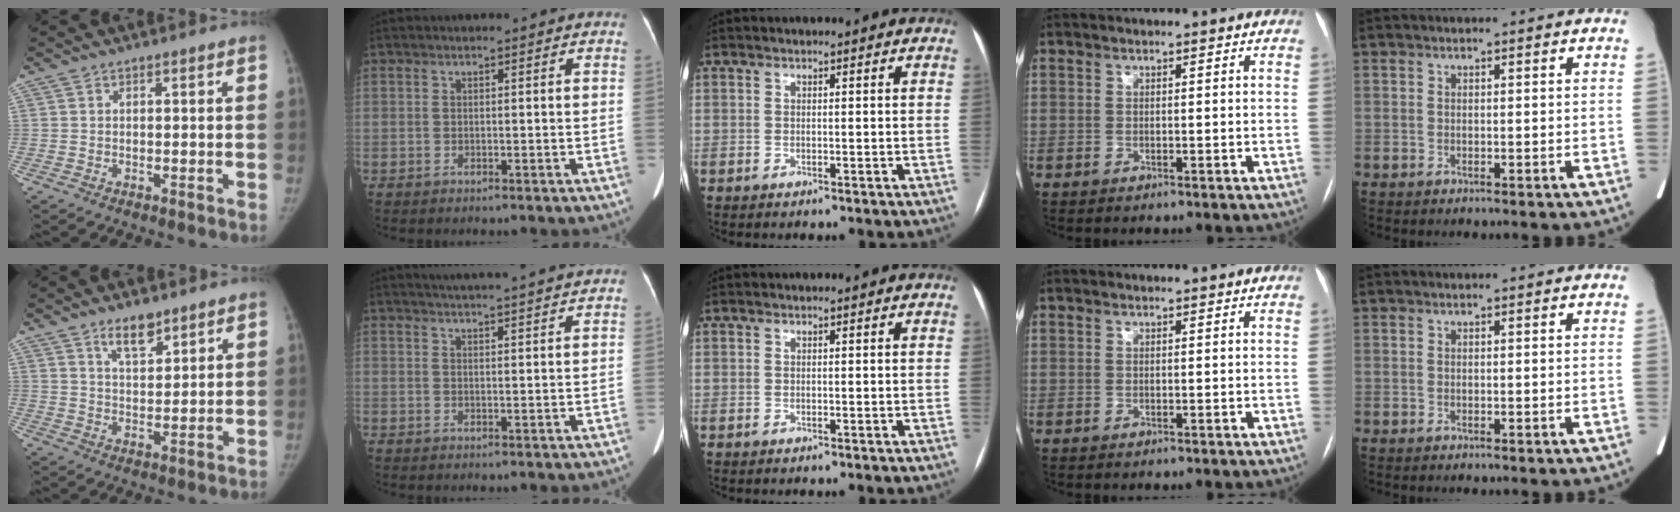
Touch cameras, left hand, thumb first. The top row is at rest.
{"thumb": {"total": 5.9, "force": [4.2, 2.4, 3.3], "torque": [-0.037, -0.033, 0.074]}, "index": {"total": 10.3, "force": [9.5, -0.6, 4.0], "torque": [-0.061, 0.018, 0.117]}}